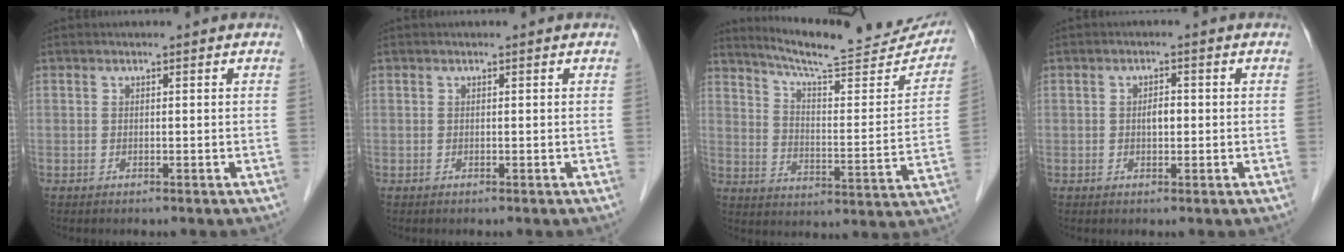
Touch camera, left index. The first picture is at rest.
{"total": 0.0}
{"total": 22.1, "force": [20.5, 2.4, 8.0], "torque": [-0.114, -0.051, 0.271]}
{"total": 1.9, "force": [-0.1, 0.9, 1.7], "torque": [-0.028, 0.003, -0.001]}